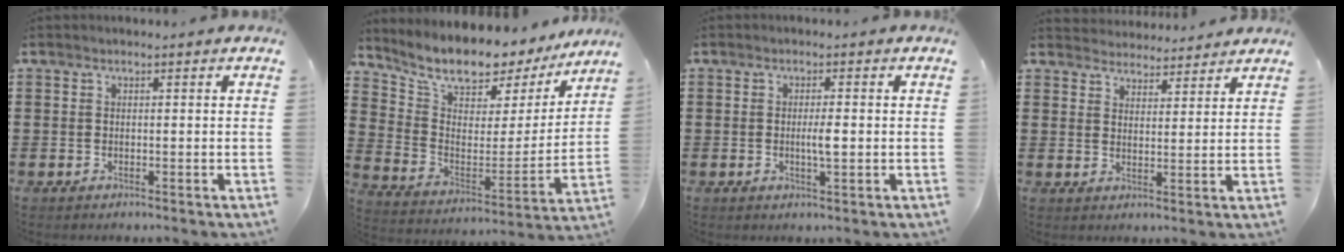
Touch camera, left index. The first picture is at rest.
{"total": 8.7, "force": [8.0, 2.5, 2.2], "torque": [-0.067, -0.070, 0.131]}
{"total": 2.7, "force": [-0.2, 0.4, 2.7], "torque": [-0.049, -0.004, -0.004]}
{"total": 3.6, "force": [3.5, 0.5, -0.3], "torque": [-0.008, -0.015, 0.065]}